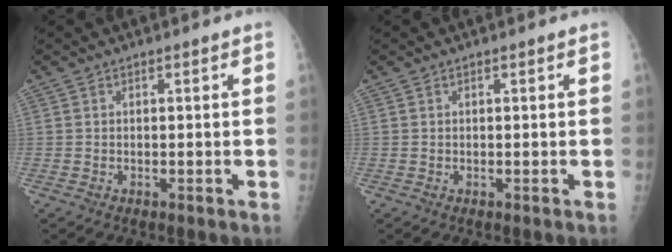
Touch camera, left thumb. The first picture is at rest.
{"total": 0.0}